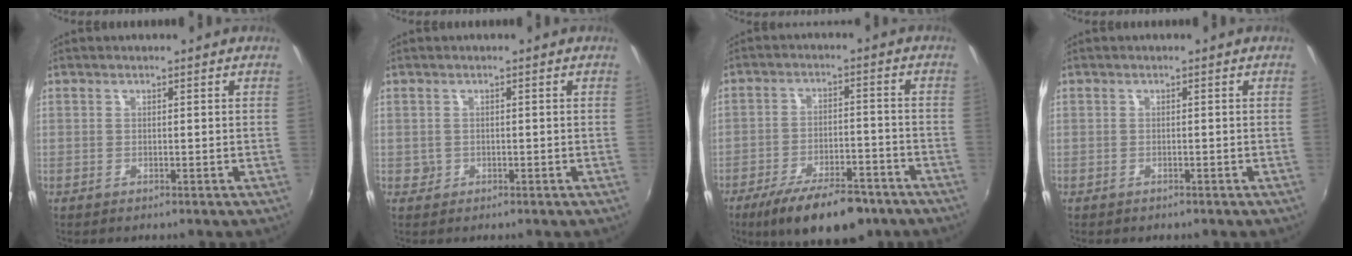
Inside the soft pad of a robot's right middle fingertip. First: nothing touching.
{"total": 1.4, "force": [-0.2, 1.3, 0.1], "torque": [-0.001, -0.003, -0.002]}
{"total": 14.9, "force": [-10.9, 5.1, 8.8], "torque": [-0.166, -0.020, -0.162]}
{"total": 0.9, "force": [-0.6, 0.7, 0.0], "torque": [-0.002, -0.002, -0.010]}